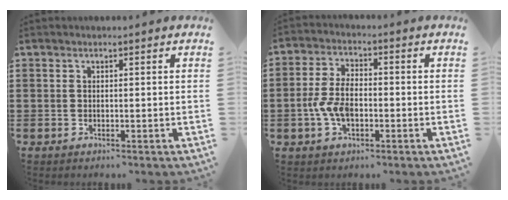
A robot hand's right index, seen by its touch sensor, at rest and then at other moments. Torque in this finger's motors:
{"motor_torque": [1.97, 0.17, 0.67, 0.07]}